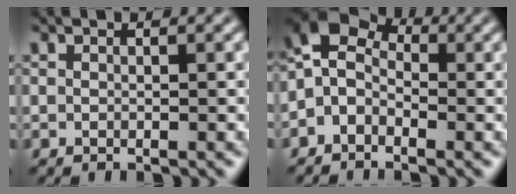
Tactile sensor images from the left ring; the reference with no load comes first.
{"total": 6.0, "force": [-0.6, 4.2, 4.2], "torque": [-0.074, 0.034, -0.034]}